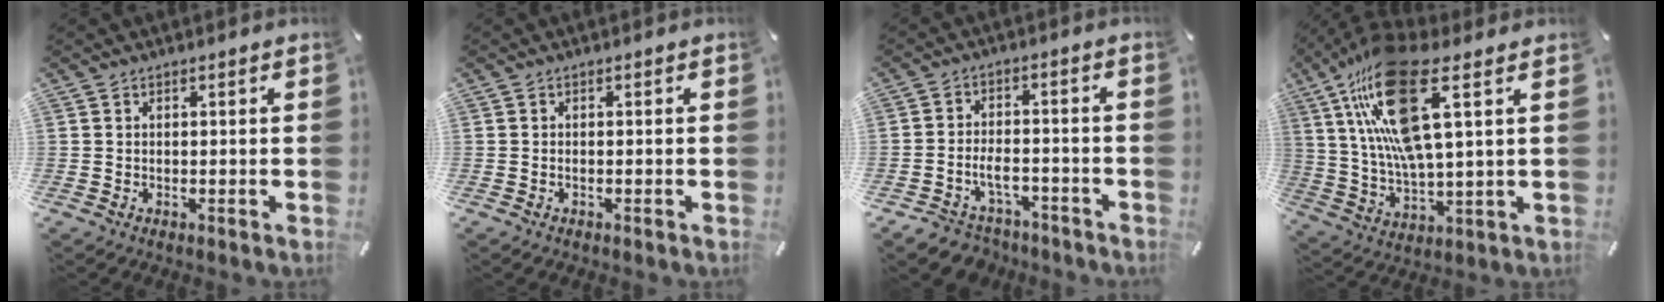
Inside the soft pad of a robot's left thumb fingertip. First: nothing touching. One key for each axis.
{"total": 0.7, "fx": -0.4, "fy": 0.3, "fz": 0.4, "tx": -0.009, "ty": 0.000, "tz": -0.009}
{"total": 6.3, "fx": -3.1, "fy": 4.3, "fz": 3.3, "tx": -0.072, "ty": 0.013, "tz": -0.056}
{"total": 20.0, "fx": 9.4, "fy": 6.0, "fz": 16.6, "tx": -0.354, "ty": -0.032, "tz": 0.152}